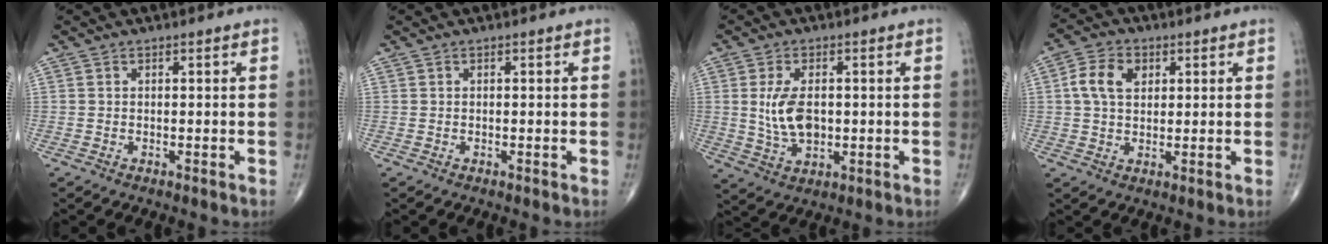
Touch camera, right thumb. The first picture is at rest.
{"total": 0.0}
{"total": 7.9, "force": [0.5, 4.5, 6.5], "torque": [-0.118, -0.006, 0.015]}
{"total": 7.0, "force": [1.7, 4.8, 4.7], "torque": [-0.083, 0.007, 0.028]}